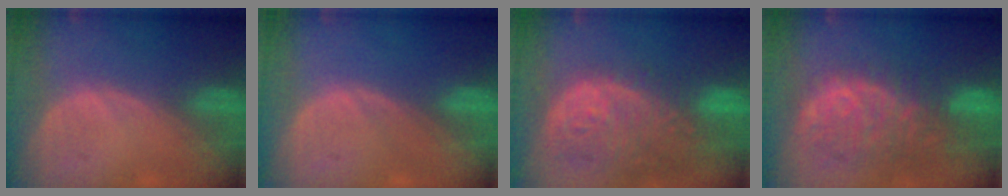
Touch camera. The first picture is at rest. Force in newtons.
{"total": 0.0}
{"total": 14.1, "press": 11.6, "slide": 8.1}
{"total": 11.4, "press": 9.8, "slide": 5.9}